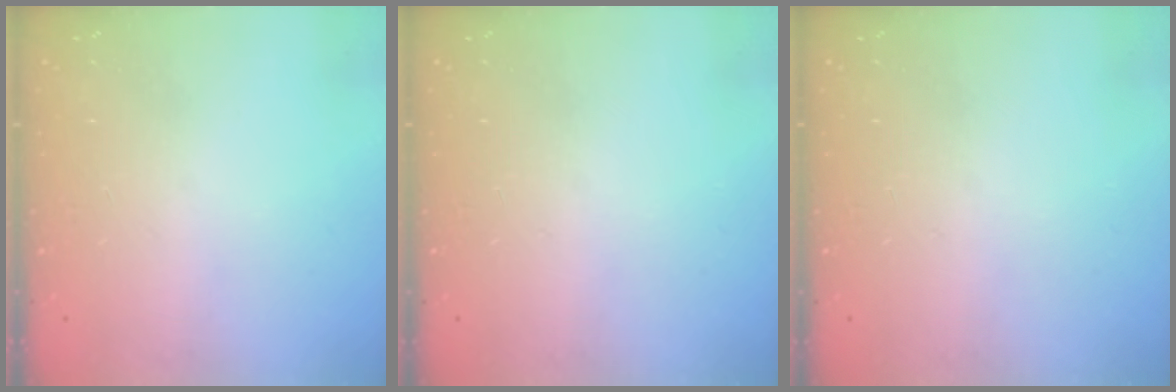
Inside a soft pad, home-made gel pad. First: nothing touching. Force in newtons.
{"total": 0.0}
{"total": 0.0}